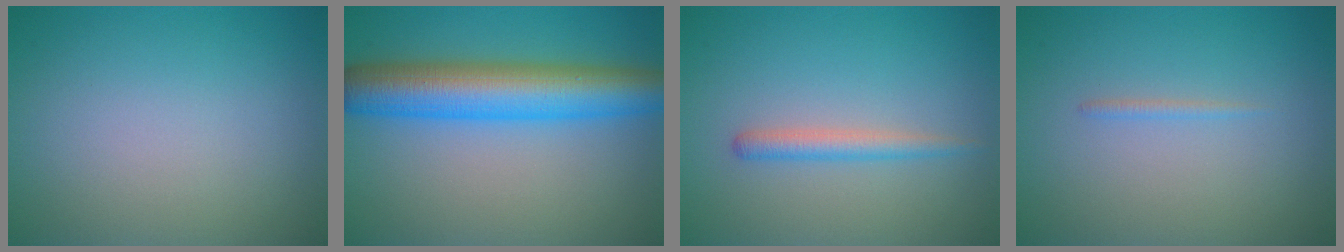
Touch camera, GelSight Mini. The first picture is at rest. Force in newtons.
{"total": 8.5, "press": 8.5, "slide": 0.1}
{"total": 1.9, "press": 1.8, "slide": 0.2}
{"total": 0.6, "press": 0.6, "slide": 0.0}